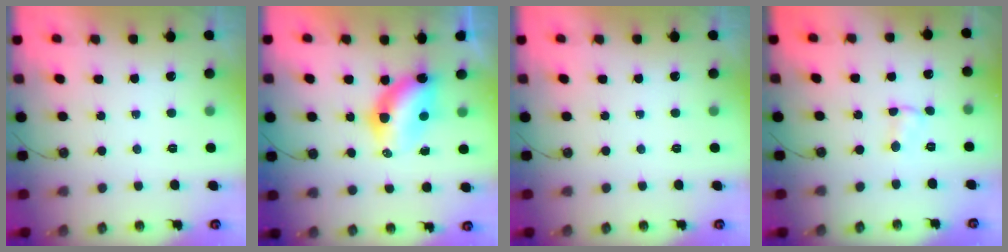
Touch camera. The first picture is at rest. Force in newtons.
{"total": 9.0, "press": 7.9, "slide": 4.1}
{"total": 0.0}
{"total": 1.0, "press": 0.9, "slide": 0.5}